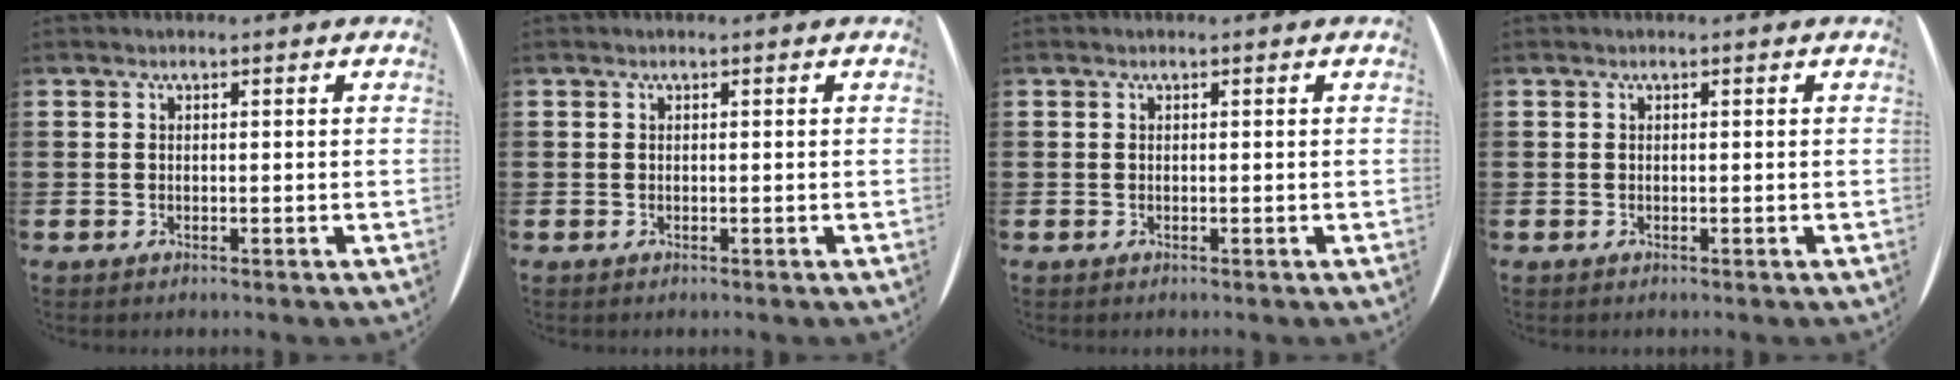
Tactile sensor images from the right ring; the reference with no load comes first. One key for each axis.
{"total": 0.0}
{"total": 0.0}
{"total": 0.0}